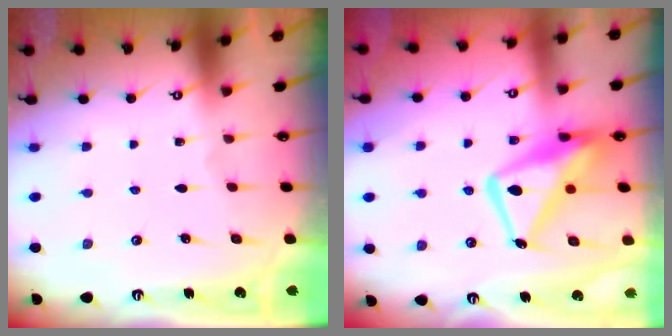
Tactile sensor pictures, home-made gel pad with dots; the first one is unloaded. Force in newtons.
{"total": 15.6, "press": 15.5, "slide": 1.4}